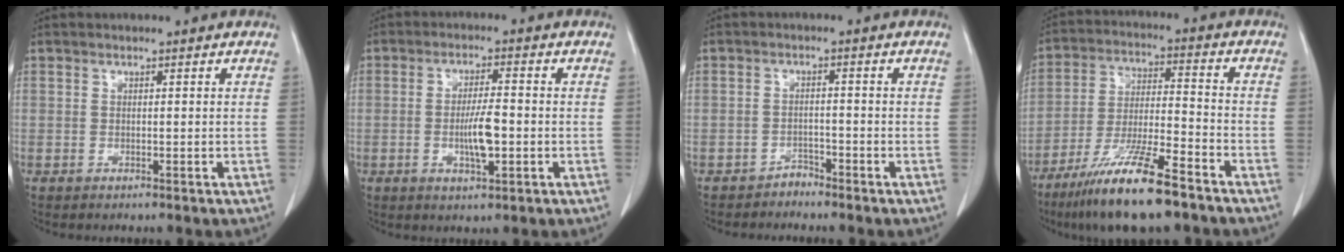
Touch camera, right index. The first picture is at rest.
{"total": 5.6, "force": [-1.1, 1.1, 5.4], "torque": [-0.101, -0.004, -0.017]}
{"total": 1.8, "force": [-1.7, 0.6, -0.1], "torque": [0.004, 0.001, -0.028]}
{"total": 14.6, "force": [-10.2, 1.4, 10.3], "torque": [-0.204, -0.034, -0.186]}